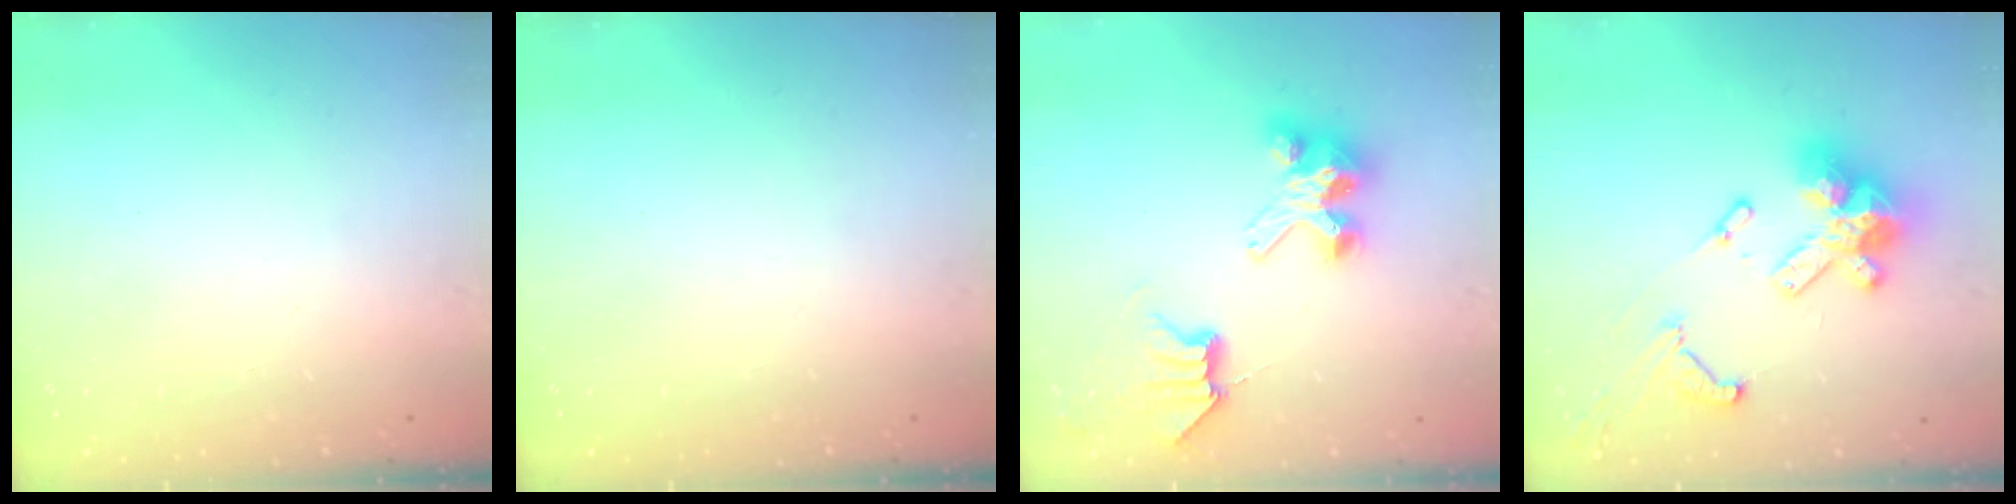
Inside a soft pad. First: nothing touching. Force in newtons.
{"total": 0.0}
{"total": 7.4, "press": 7.4, "slide": 0.2}
{"total": 18.7, "press": 18.6, "slide": 1.9}